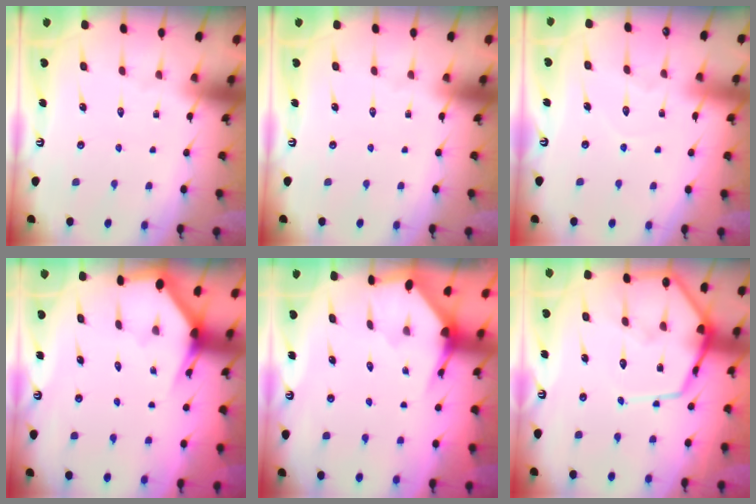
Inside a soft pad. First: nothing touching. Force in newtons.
{"total": 0.0}
{"total": 4.8, "press": 4.8, "slide": 0.2}
{"total": 2.6, "press": 2.6, "slide": 0.1}
{"total": 3.0, "press": 3.0, "slide": 0.3}
{"total": 14.3, "press": 14.2, "slide": 1.4}